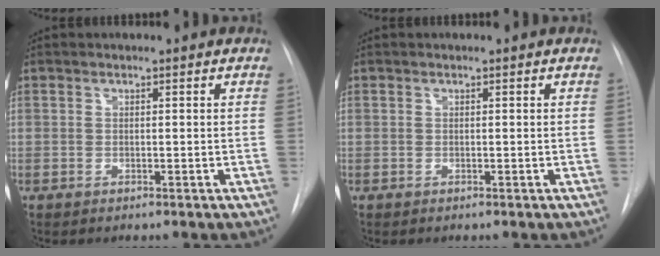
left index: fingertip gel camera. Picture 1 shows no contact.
{"total": 0.0}